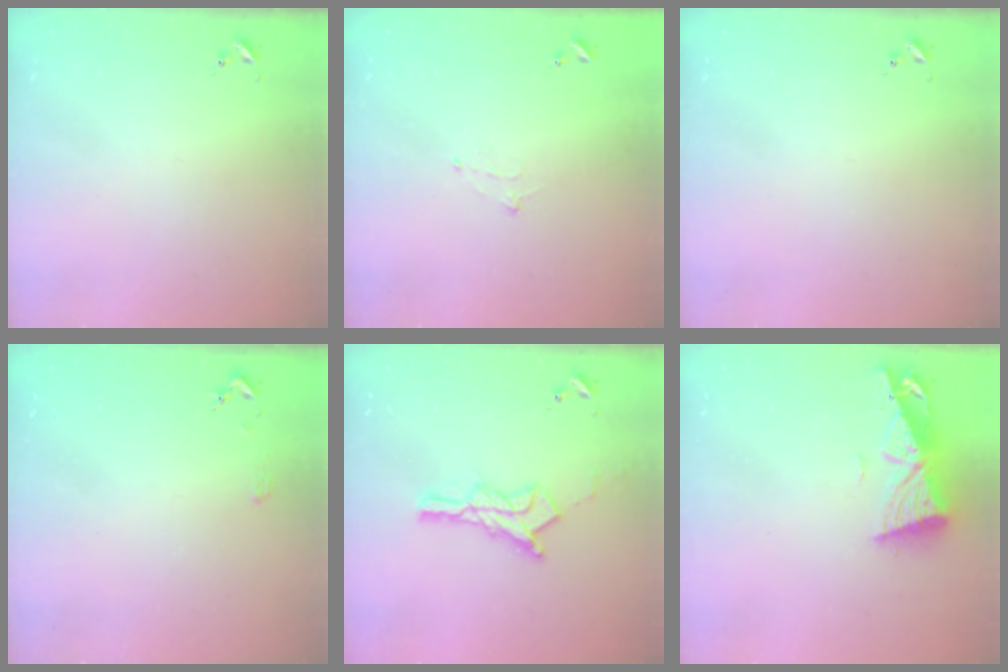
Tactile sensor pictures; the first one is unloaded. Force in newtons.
{"total": 5.5, "press": 5.5, "slide": 0.7}
{"total": 0.0}
{"total": 2.0, "press": 2.0, "slide": 0.2}
{"total": 12.9, "press": 12.8, "slide": 1.0}
{"total": 9.7, "press": 9.6, "slide": 1.3}